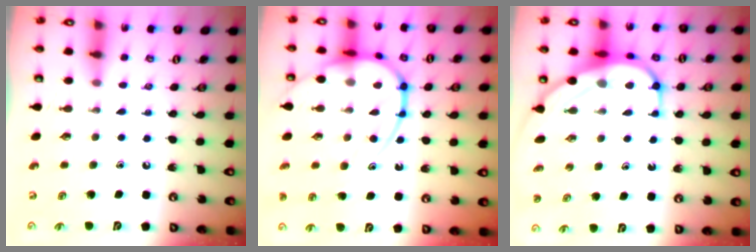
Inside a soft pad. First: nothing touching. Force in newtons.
{"total": 15.0, "press": 14.9, "slide": 1.7}
{"total": 9.4, "press": 9.4, "slide": 1.0}